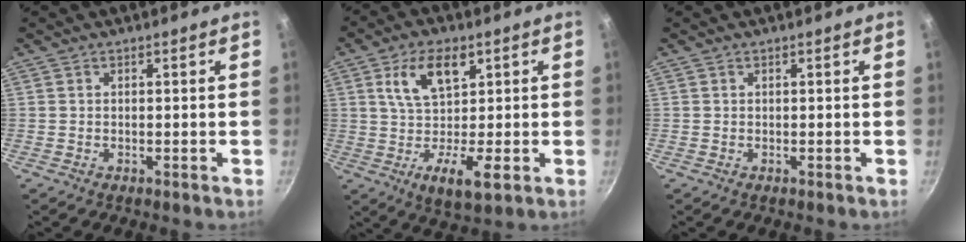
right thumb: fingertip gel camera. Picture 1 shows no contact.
{"total": 12.1, "force": [2.2, 6.4, 10.0], "torque": [-0.144, -0.010, 0.035]}
{"total": 0.0}